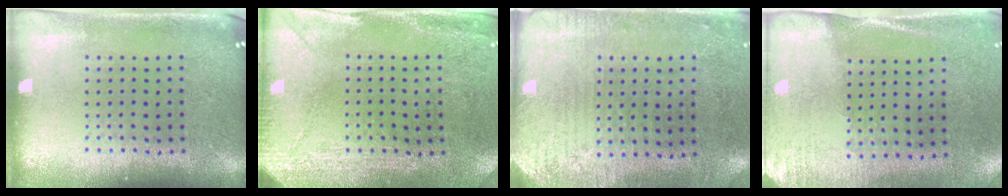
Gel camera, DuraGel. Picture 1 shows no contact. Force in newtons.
{"total": 2.9, "press": 2.4, "slide": 1.6}
{"total": 2.9, "press": 2.4, "slide": 1.6}
{"total": 2.6, "press": 2.3, "slide": 1.3}